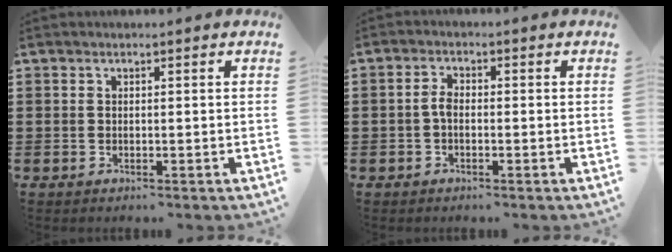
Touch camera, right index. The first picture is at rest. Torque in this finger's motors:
{"motor_torque": [0.49, -0.43, 0.27, 0.06]}